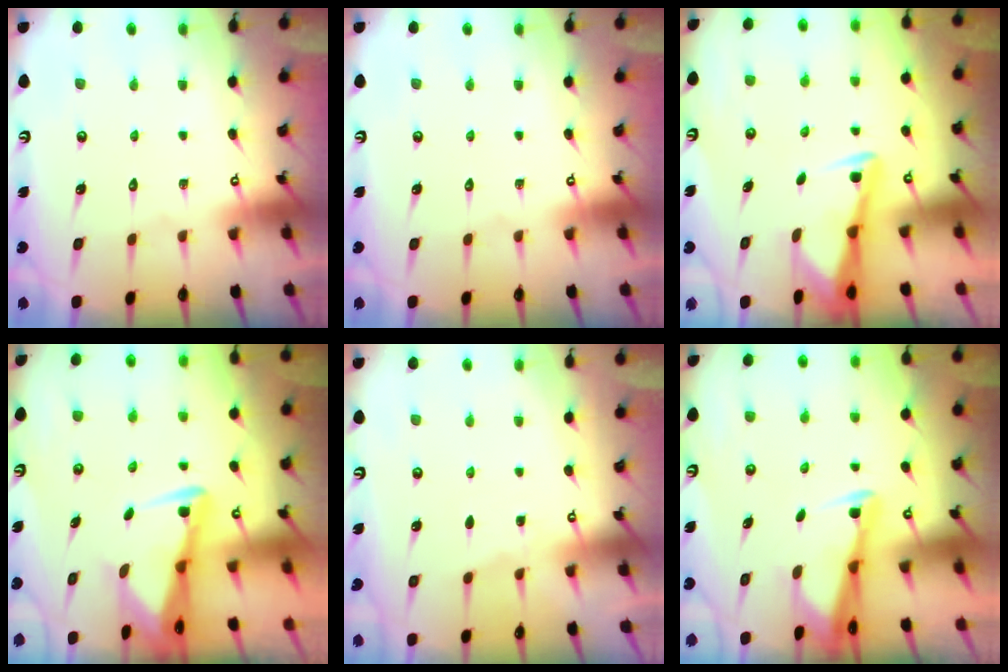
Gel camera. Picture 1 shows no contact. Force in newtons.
{"total": 0.0}
{"total": 2.9, "press": 2.9, "slide": 0.4}
{"total": 4.8, "press": 4.8, "slide": 0.8}
{"total": 2.3, "press": 2.3, "slide": 0.3}
{"total": 2.8, "press": 2.8, "slide": 0.5}